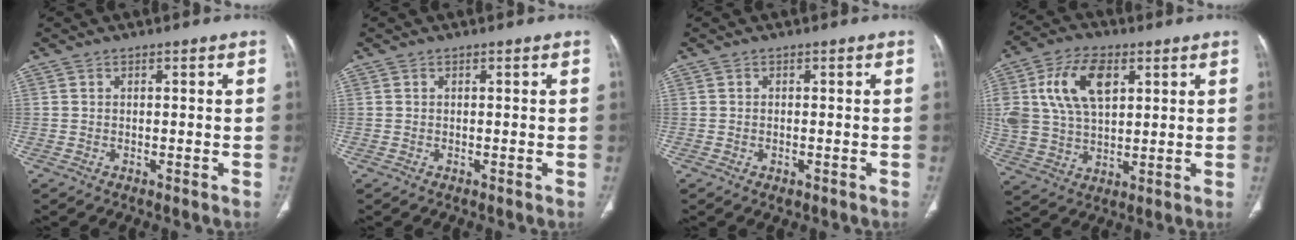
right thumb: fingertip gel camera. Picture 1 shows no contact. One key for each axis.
{"total": 0.0}
{"total": 1.3, "fx": -0.5, "fy": 0.8, "fz": 0.8, "tx": -0.011, "ty": 0.004, "tz": -0.001}
{"total": 14.9, "fx": 5.0, "fy": 8.8, "fz": 10.9, "tx": -0.200, "ty": -0.003, "tz": 0.100}